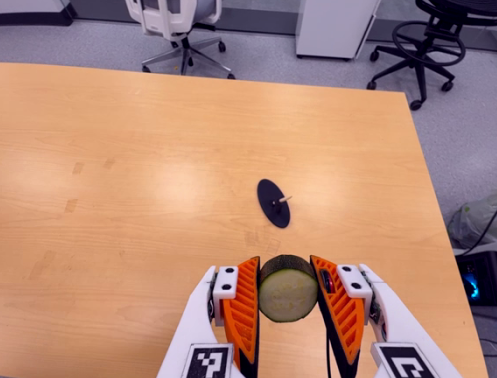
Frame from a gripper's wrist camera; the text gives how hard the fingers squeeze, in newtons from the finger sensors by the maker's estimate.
{"total": 11.1, "left": 9.6, "right": 12.5}